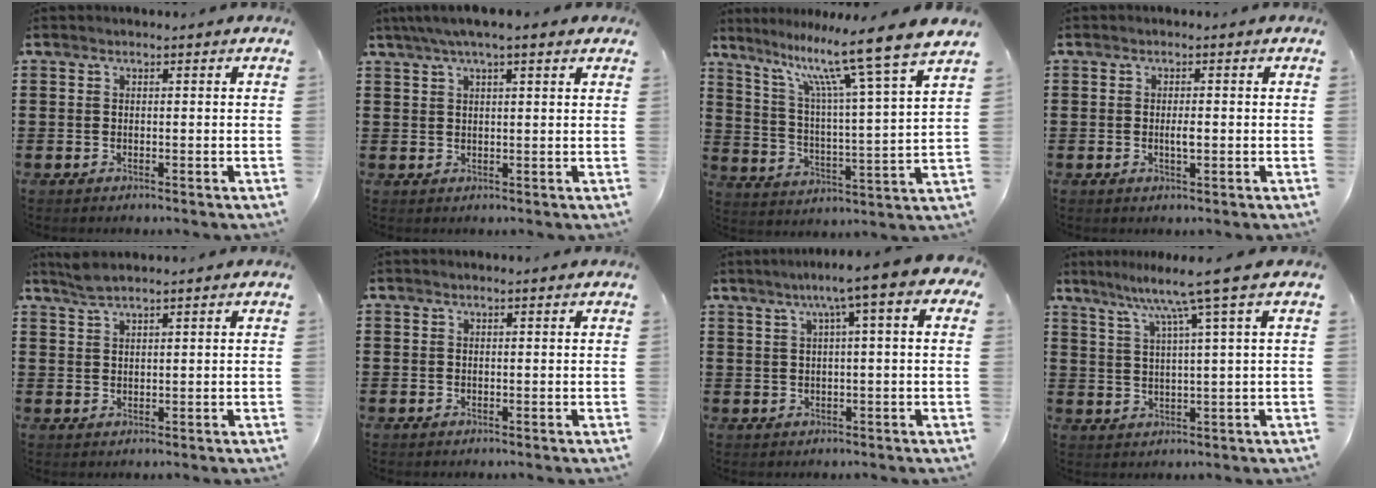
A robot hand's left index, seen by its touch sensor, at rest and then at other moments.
{"total": 3.7, "force": [2.3, 1.1, 2.6], "torque": [-0.054, 0.006, 0.041]}
{"total": 12.5, "force": [9.9, -0.6, 7.6], "torque": [-0.165, -0.064, 0.154]}
{"total": 2.1, "force": [-0.3, 0.5, 2.0], "torque": [-0.037, -0.001, -0.005]}
{"total": 2.5, "force": [2.1, 0.2, 1.3], "torque": [-0.030, 0.002, 0.038]}
{"total": 0.0}
{"total": 5.4, "force": [1.7, -0.2, 5.1], "torque": [-0.100, -0.002, 0.022]}
{"total": 7.0, "force": [4.2, -1.6, 5.4], "torque": [-0.118, -0.017, 0.065]}